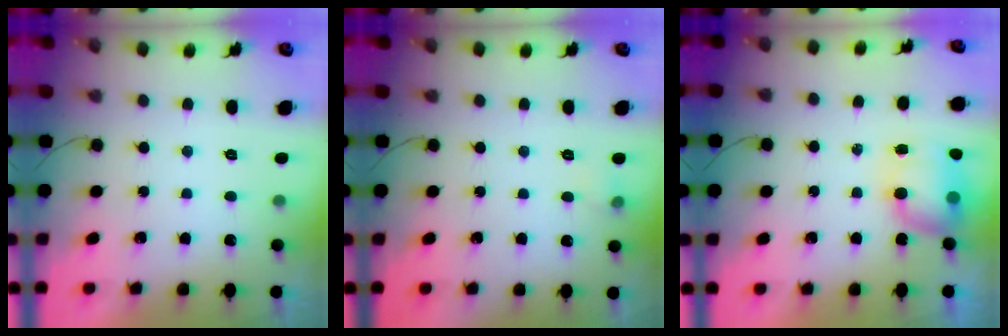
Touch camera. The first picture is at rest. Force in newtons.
{"total": 4.8, "press": 4.3, "slide": 2.1}
{"total": 11.9, "press": 9.3, "slide": 7.4}